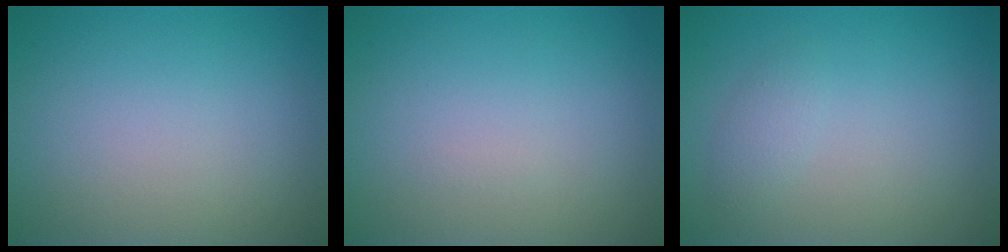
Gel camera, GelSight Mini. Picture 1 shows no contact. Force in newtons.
{"total": 0.0}
{"total": 2.3, "press": 2.3, "slide": 0.2}